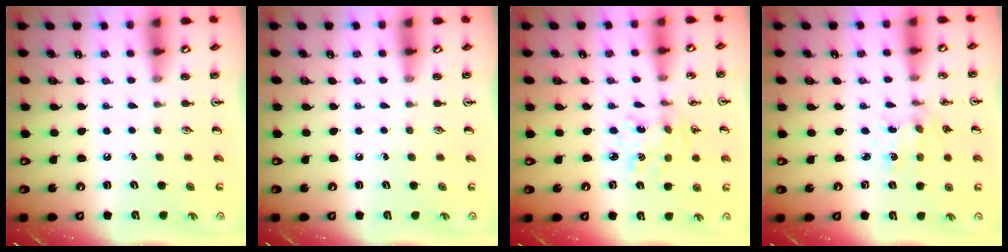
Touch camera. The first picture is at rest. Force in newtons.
{"total": 0.0}
{"total": 4.1, "press": 4.1, "slide": 0.3}
{"total": 1.4, "press": 1.4, "slide": 0.2}